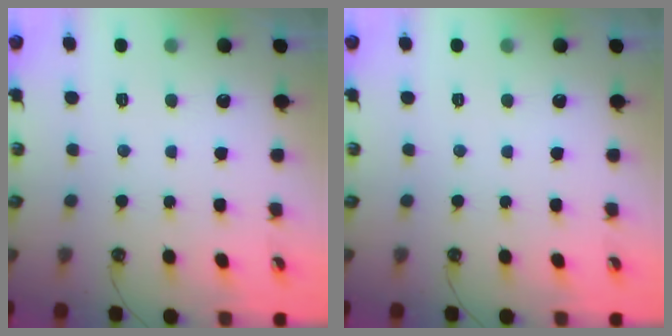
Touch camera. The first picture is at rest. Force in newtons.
{"total": 0.0}